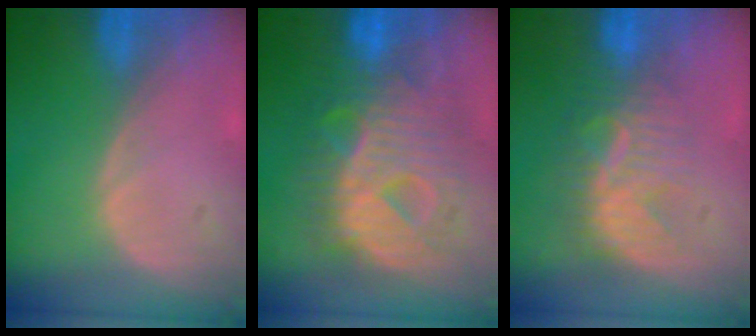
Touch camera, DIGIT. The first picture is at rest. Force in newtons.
{"total": 12.1, "press": 12.0, "slide": 1.4}
{"total": 7.9, "press": 7.6, "slide": 1.9}